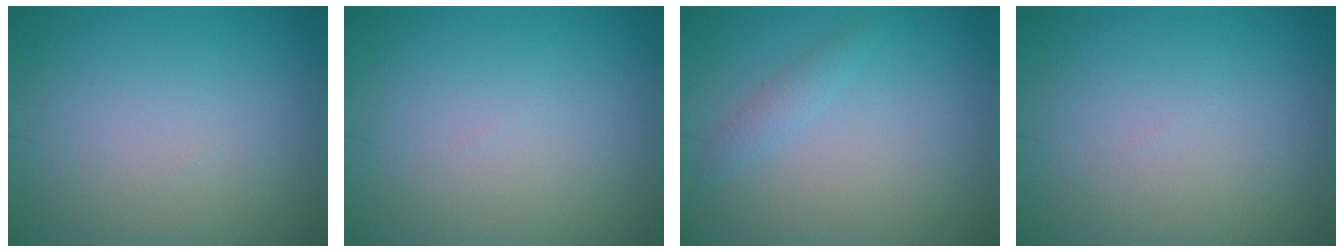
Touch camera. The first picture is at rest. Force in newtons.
{"total": 0.0}
{"total": 1.1, "press": 1.1, "slide": 0.1}
{"total": 0.0}